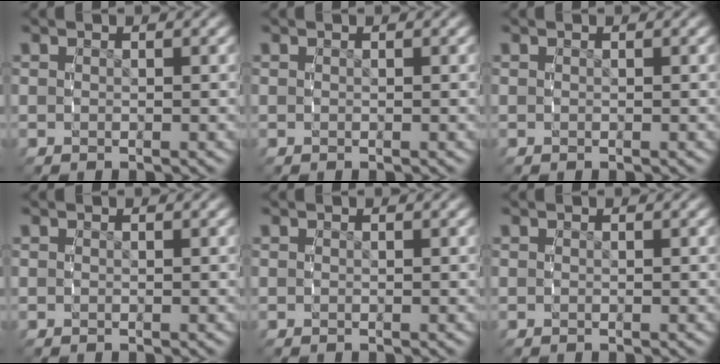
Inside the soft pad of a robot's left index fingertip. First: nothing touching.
{"total": 0.0}
{"total": 0.0}
{"total": 0.0}
{"total": 0.0}
{"total": 0.0}